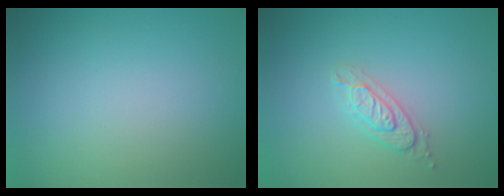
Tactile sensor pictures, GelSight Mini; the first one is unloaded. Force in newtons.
{"total": 2.1, "press": 2.1, "slide": 0.4}